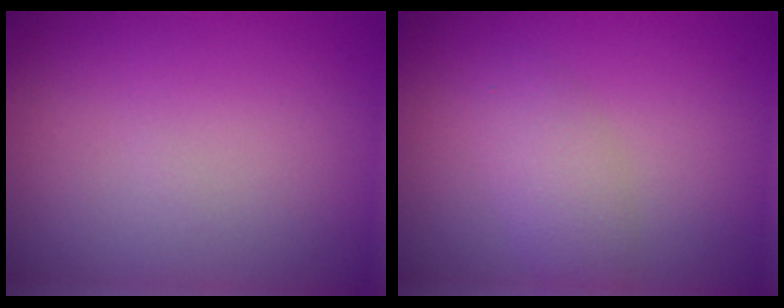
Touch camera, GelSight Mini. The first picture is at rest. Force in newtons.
{"total": 2.3, "press": 2.3, "slide": 0.1}